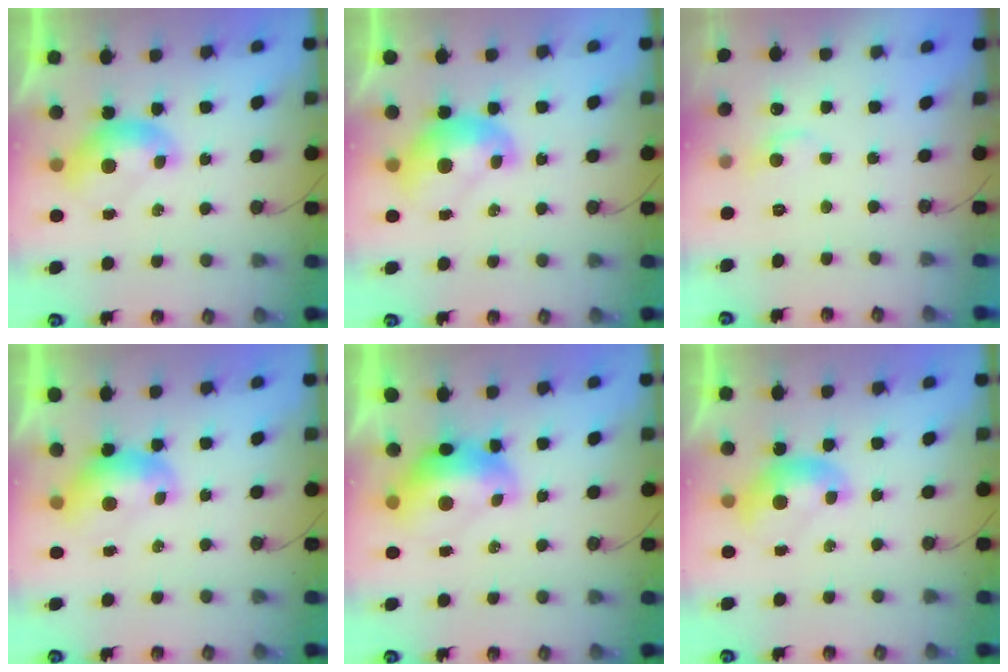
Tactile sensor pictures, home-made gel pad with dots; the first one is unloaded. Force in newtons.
{"total": 2.6, "press": 2.5, "slide": 0.7}
{"total": 1.6, "press": 1.3, "slide": 0.8}
{"total": 1.2, "press": 1.1, "slide": 0.3}
{"total": 2.9, "press": 2.9, "slide": 0.7}
{"total": 0.0}